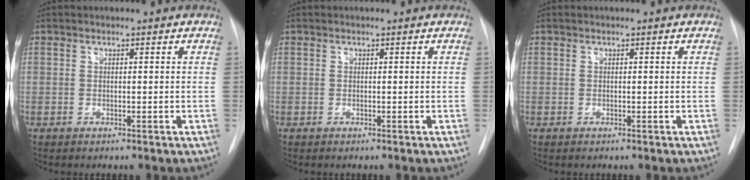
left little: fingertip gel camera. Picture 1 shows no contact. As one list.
[{"total": 0.0}, {"total": 0.0}]